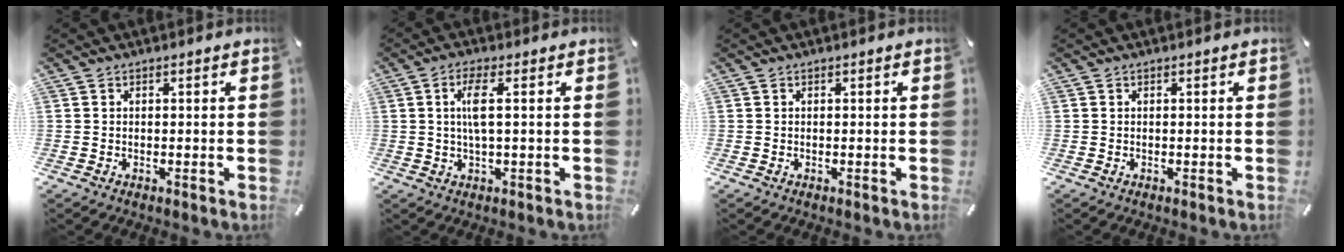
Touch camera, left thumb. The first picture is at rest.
{"total": 5.5, "force": [0.8, 1.1, 5.3], "torque": [-0.118, -0.004, 0.006]}
{"total": 0.0}
{"total": 0.0}